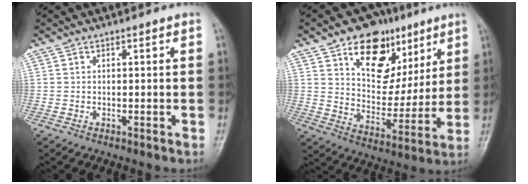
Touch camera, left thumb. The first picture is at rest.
{"total": 17.3, "force": [9.1, 11.1, 9.6], "torque": [-0.092, -0.039, 0.151]}